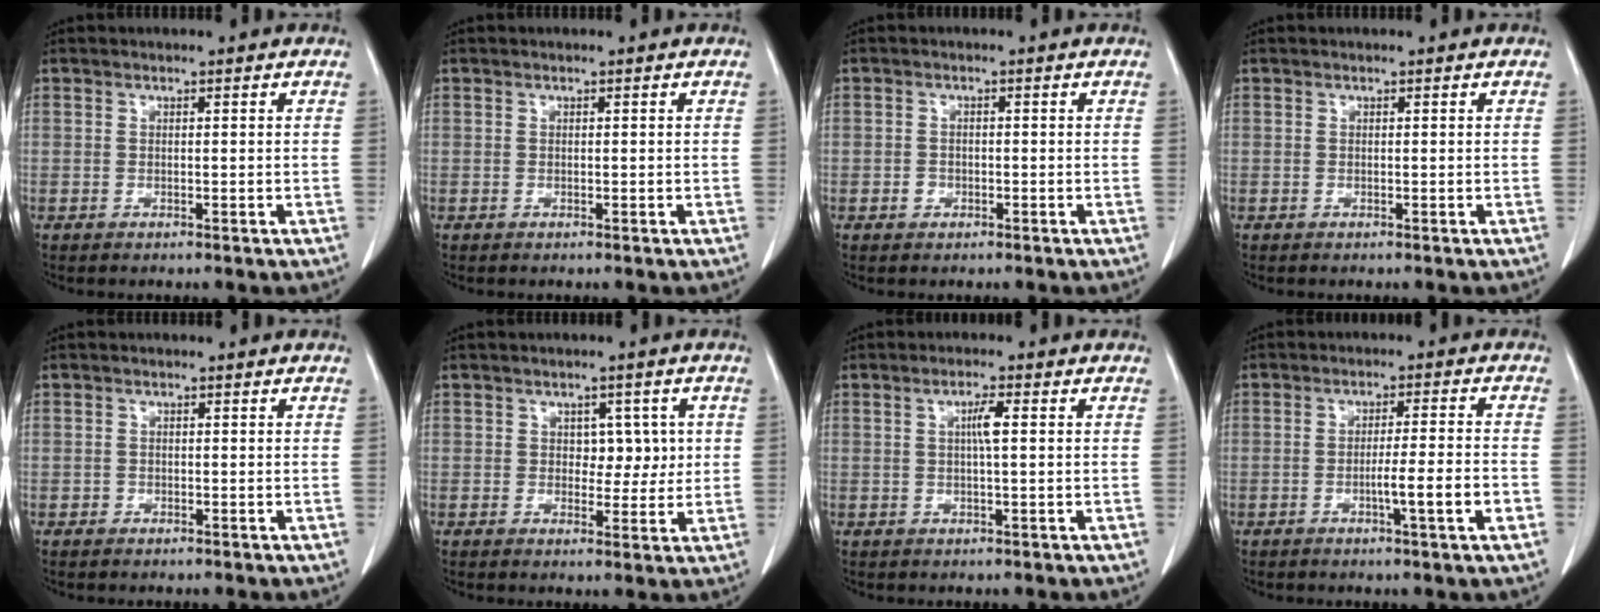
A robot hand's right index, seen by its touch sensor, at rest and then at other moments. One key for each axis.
{"total": 0.0}
{"total": 1.3, "fx": -0.4, "fy": 1.2, "fz": 0.3, "tx": 0.001, "ty": 0.006, "tz": -0.006}
{"total": 0.0}
{"total": 0.5, "fx": -0.2, "fy": 0.5, "fz": 0.0, "tx": -0.001, "ty": 0.005, "tz": -0.004}
{"total": 4.0, "fx": 0.8, "fy": 2.6, "fz": 2.9, "tx": -0.025, "ty": 0.006, "tz": 0.014}
{"total": 2.6, "fx": 0.4, "fy": 0.2, "fz": 2.5, "tx": -0.046, "ty": 0.002, "tz": 0.007}
{"total": 6.1, "fx": -2.1, "fy": -0.4, "fz": 5.7, "tx": -0.085, "ty": -0.005, "tz": -0.033}